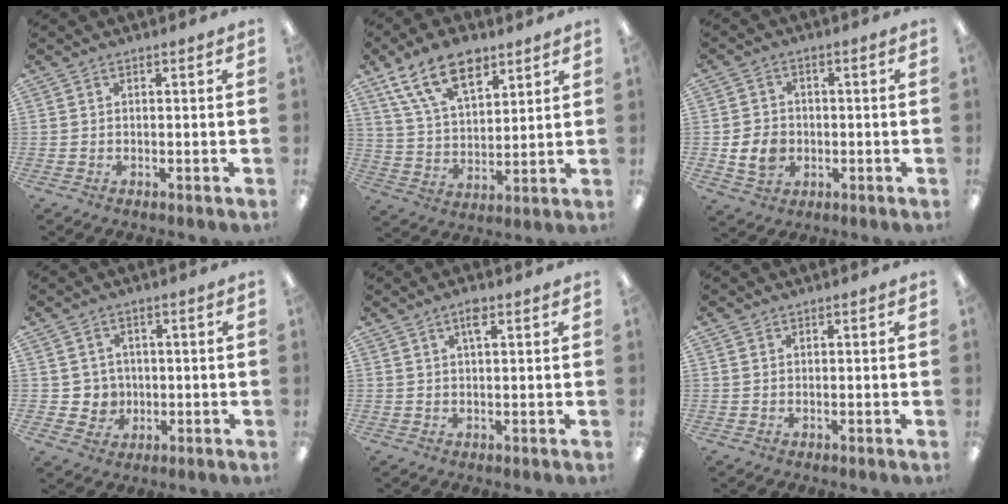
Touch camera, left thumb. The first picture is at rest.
{"total": 14.5, "force": [9.3, 7.4, 8.3], "torque": [-0.149, -0.032, 0.171]}
{"total": 6.5, "force": [-1.1, 5.5, 3.1], "torque": [-0.061, 0.010, -0.017]}
{"total": 4.6, "force": [0.7, 4.6, -0.1], "torque": [-0.010, 0.004, 0.015]}
{"total": 3.3, "force": [1.9, 1.0, 2.4], "torque": [-0.044, 0.003, 0.031]}
{"total": 1.0, "force": [0.5, 0.8, 0.4], "torque": [-0.010, 0.003, 0.009]}